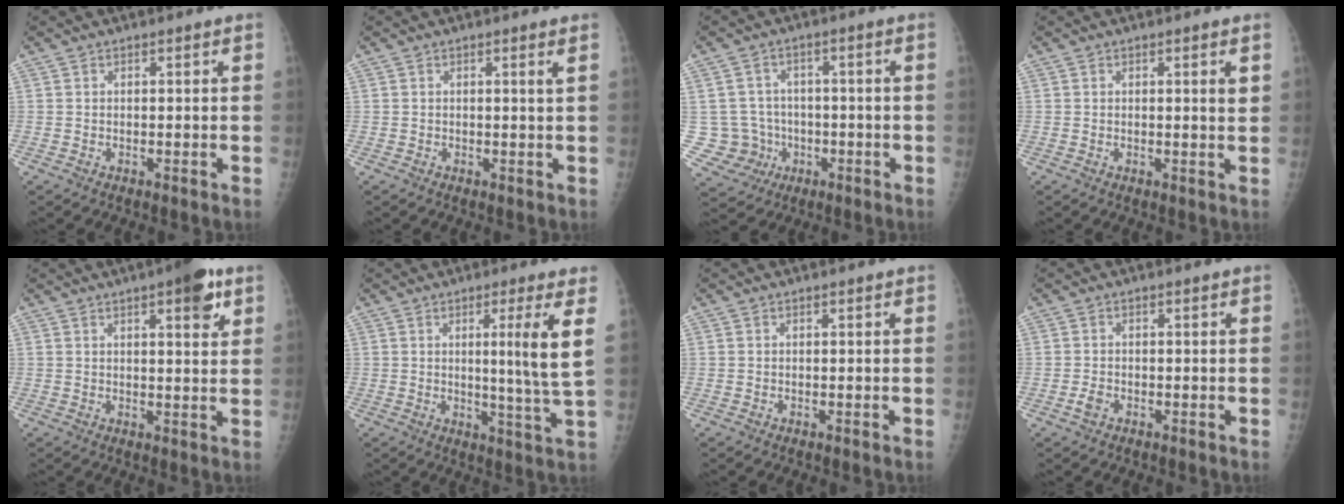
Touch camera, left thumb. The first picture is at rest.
{"total": 0.7, "force": [0.4, -0.2, 0.5], "torque": [-0.015, -0.008, 0.006]}
{"total": 7.8, "force": [-1.1, 7.5, 1.5], "torque": [-0.004, 0.016, -0.008]}
{"total": 1.7, "force": [0.7, 0.1, 1.5], "torque": [-0.022, -0.005, 0.009]}
{"total": 7.4, "force": [3.9, 2.2, 5.9], "torque": [-0.065, -0.014, 0.047]}
{"total": 9.6, "force": [2.8, -1.3, 9.0], "torque": [-0.143, -0.032, 0.045]}
{"total": 0.0}
{"total": 1.5, "force": [-0.7, 1.0, 1.0], "torque": [-0.021, 0.000, -0.014]}